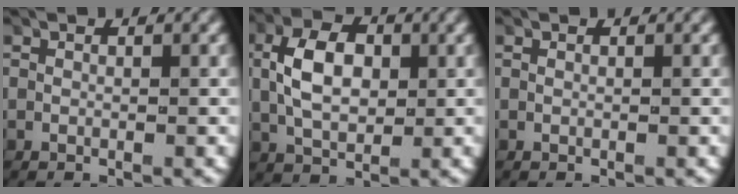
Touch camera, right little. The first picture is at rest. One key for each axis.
{"total": 4.9, "fx": 0.5, "fy": 3.0, "fz": 3.8, "tx": -0.073, "ty": 0.000, "tz": 0.013}
{"total": 0.0}